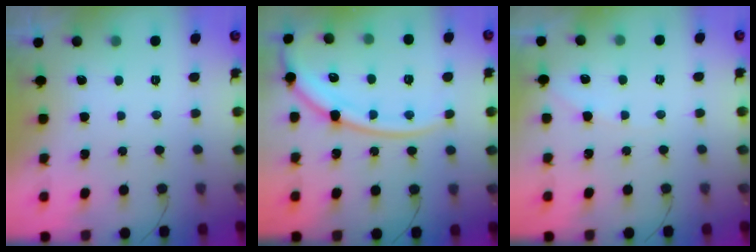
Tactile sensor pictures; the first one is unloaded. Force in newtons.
{"total": 15.9, "press": 15.7, "slide": 2.0}
{"total": 4.4, "press": 4.4, "slide": 0.3}